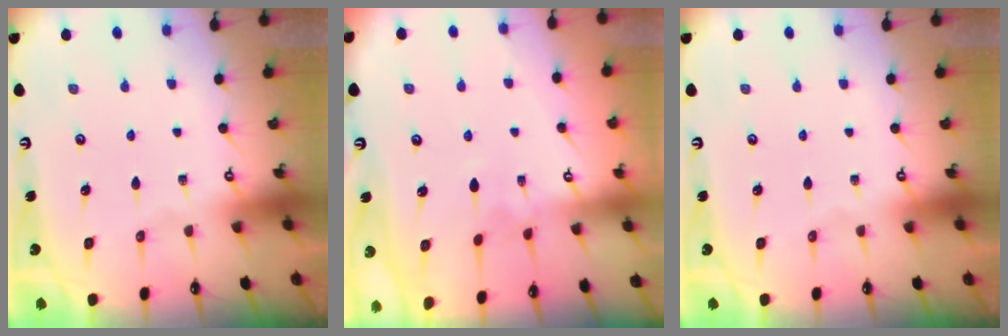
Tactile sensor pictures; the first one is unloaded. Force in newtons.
{"total": 3.0, "press": 2.9, "slide": 0.3}
{"total": 0.0}